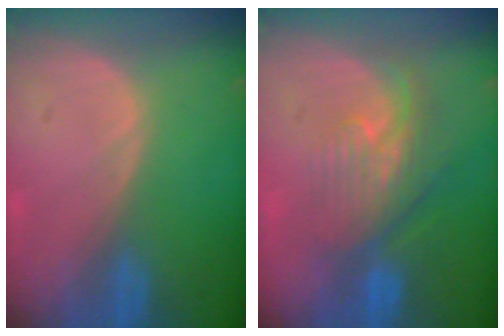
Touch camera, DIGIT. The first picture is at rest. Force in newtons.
{"total": 8.0, "press": 7.2, "slide": 3.3}